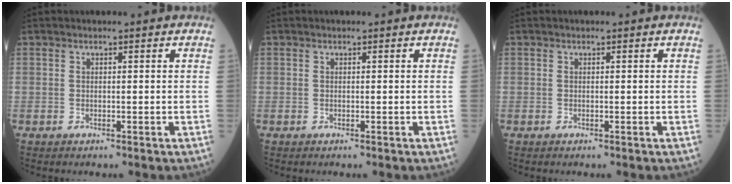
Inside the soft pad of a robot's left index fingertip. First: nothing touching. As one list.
[{"total": 0.0}, {"total": 0.0}]